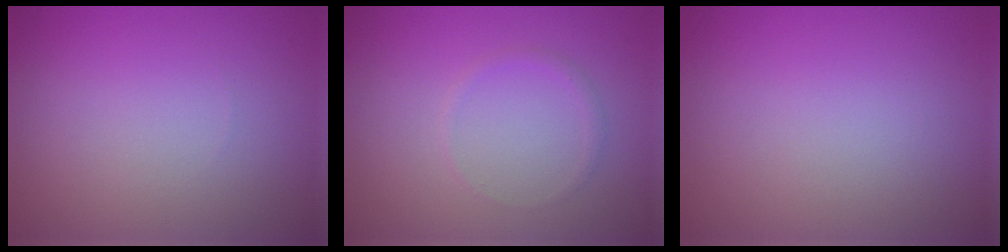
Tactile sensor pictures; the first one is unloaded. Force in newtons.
{"total": 0.7, "press": 0.7, "slide": 0.0}
{"total": 0.0}